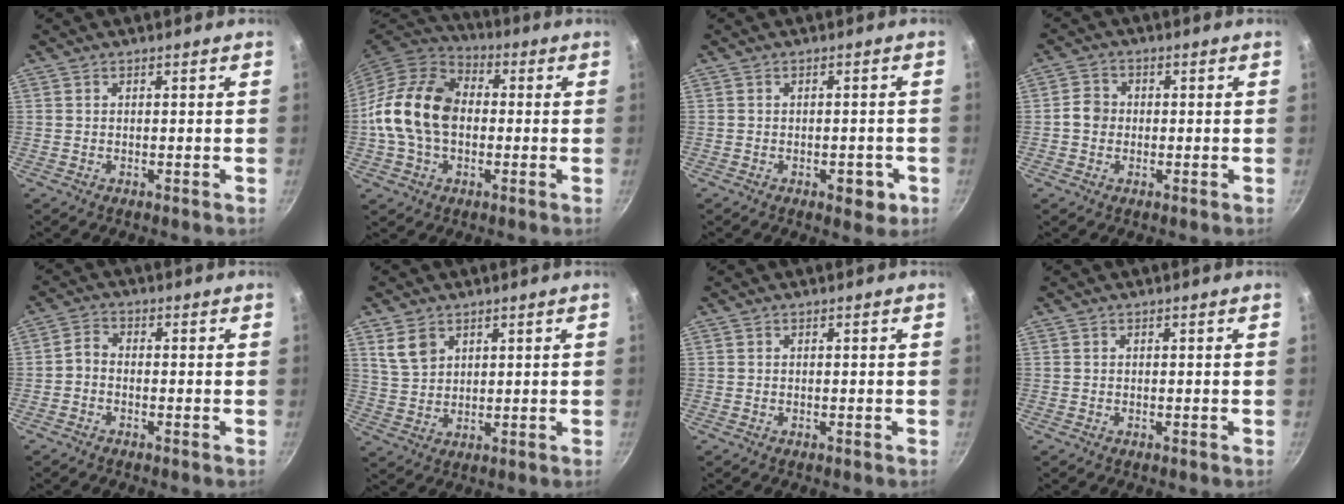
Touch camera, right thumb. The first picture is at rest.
{"total": 16.8, "force": [-0.4, 11.9, 11.7], "torque": [-0.194, 0.031, -0.022]}
{"total": 4.3, "force": [-1.7, 2.4, 3.1], "torque": [-0.020, 0.010, -0.015]}
{"total": 3.7, "force": [-0.4, 3.3, 1.6], "torque": [-0.012, 0.011, -0.016]}
{"total": 2.4, "force": [-1.2, 1.5, 1.3], "torque": [-0.034, 0.017, -0.033]}
{"total": 5.8, "force": [3.1, 4.0, 2.9], "torque": [-0.040, -0.011, 0.067]}
{"total": 0.0}
{"total": 0.0}